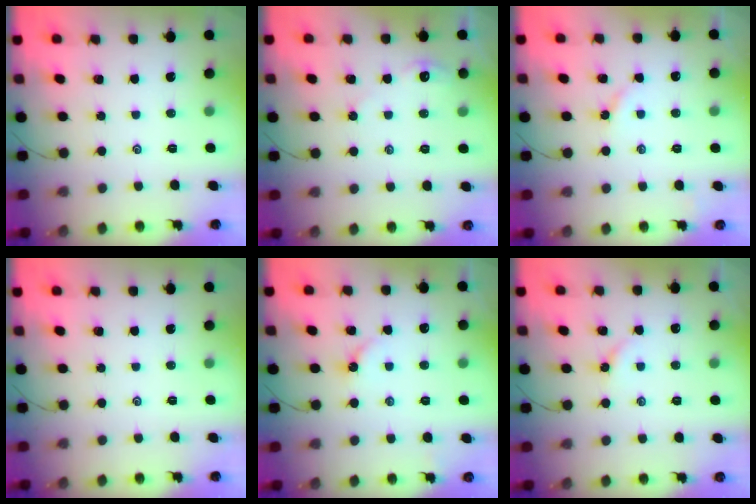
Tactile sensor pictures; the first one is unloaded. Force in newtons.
{"total": 3.1, "press": 3.1, "slide": 0.5}
{"total": 2.5, "press": 2.5, "slide": 0.3}
{"total": 0.0}
{"total": 2.5, "press": 2.4, "slide": 0.4}
{"total": 3.5, "press": 3.4, "slide": 0.4}